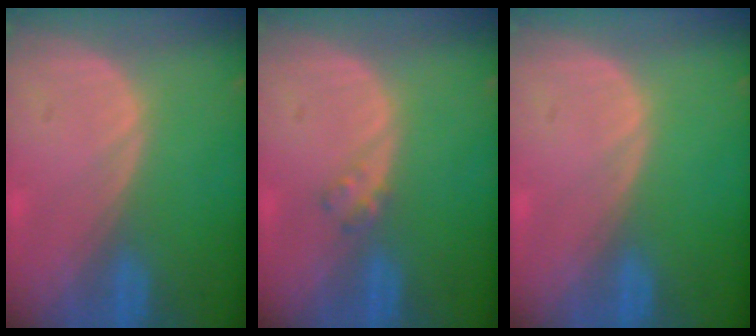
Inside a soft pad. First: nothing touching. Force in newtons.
{"total": 1.6, "press": 1.6, "slide": 0.2}
{"total": 0.0}